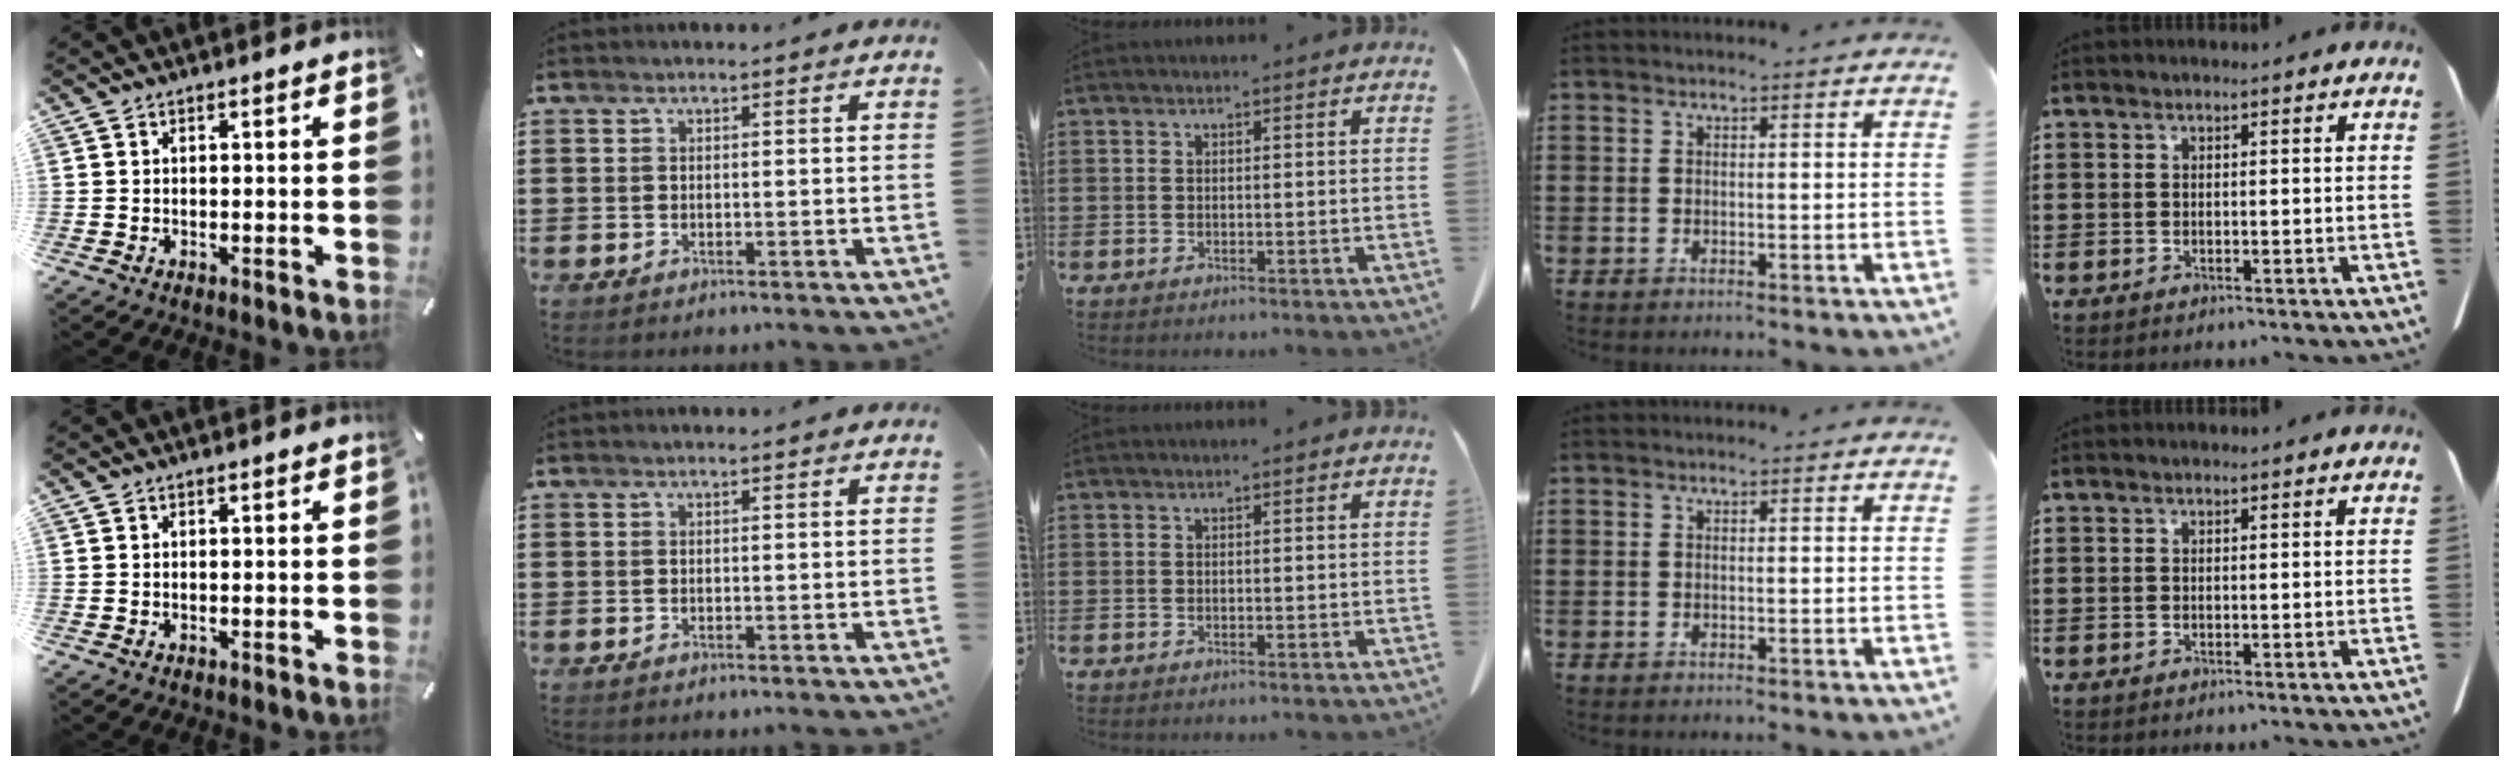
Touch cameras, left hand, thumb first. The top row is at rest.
{}